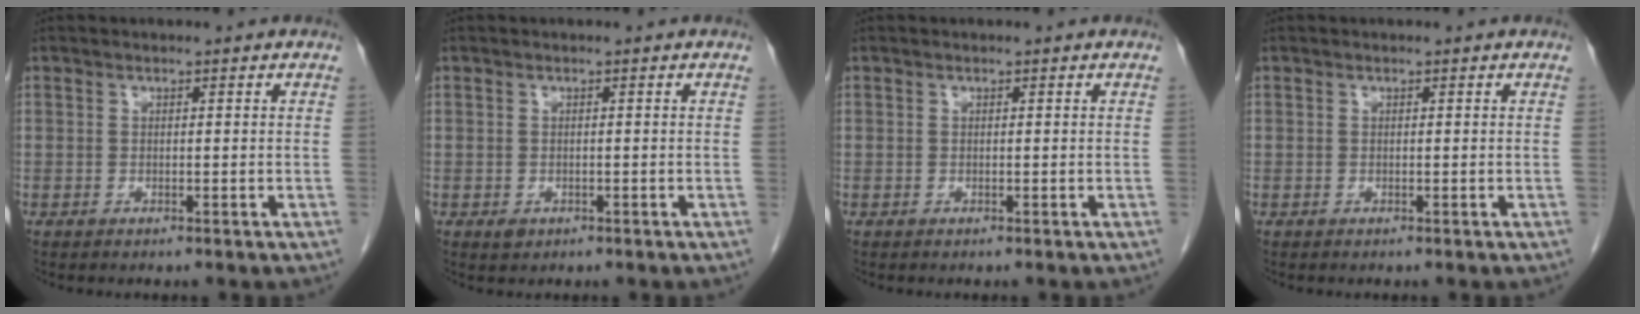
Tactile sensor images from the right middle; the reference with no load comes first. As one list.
[{"total": 1.1, "force": [-0.5, 0.8, 0.6], "torque": [-0.009, 0.001, -0.001]}, {"total": 0.0}, {"total": 0.0}]